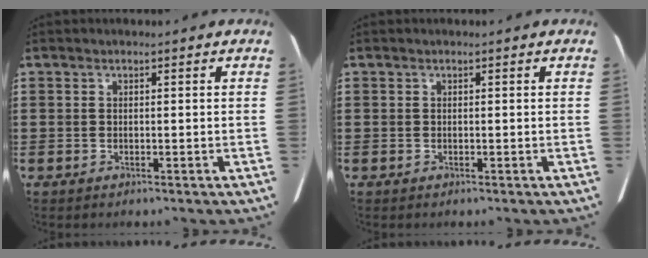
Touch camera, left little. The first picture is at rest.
{"total": 0.0}